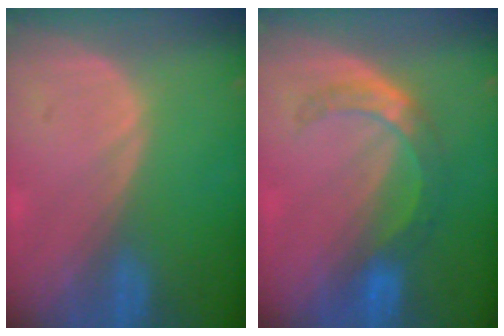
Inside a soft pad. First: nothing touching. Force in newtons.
{"total": 5.6, "press": 5.4, "slide": 1.6}